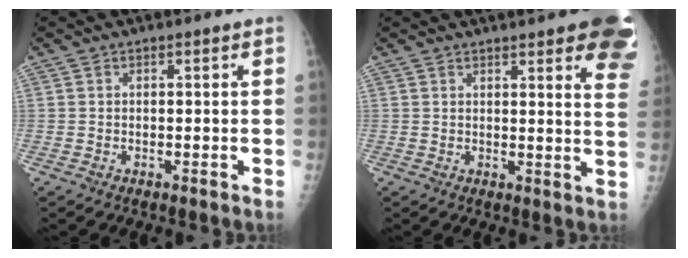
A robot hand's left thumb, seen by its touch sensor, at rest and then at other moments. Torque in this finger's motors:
{"motor_torque": [1.29, 0.97, 1.00, -0.70, 0.05]}